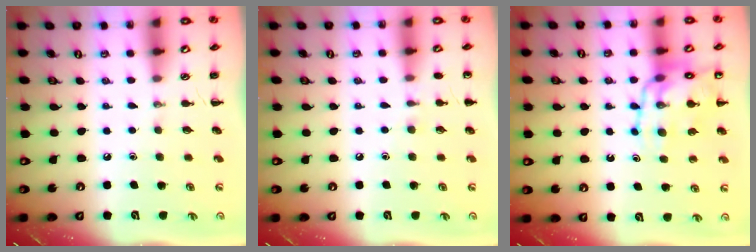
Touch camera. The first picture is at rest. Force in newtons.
{"total": 5.7, "press": 5.5, "slide": 1.6}
{"total": 13.1, "press": 12.8, "slide": 2.8}